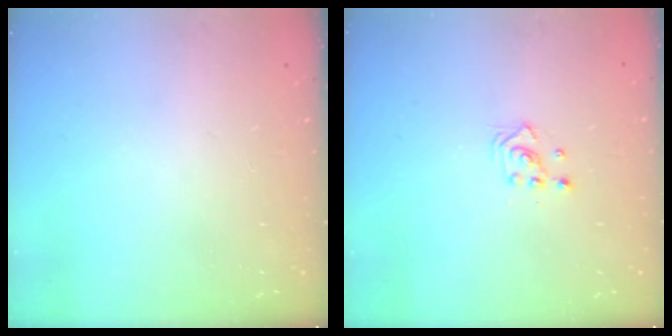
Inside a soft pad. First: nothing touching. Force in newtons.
{"total": 2.4, "press": 2.4, "slide": 0.3}